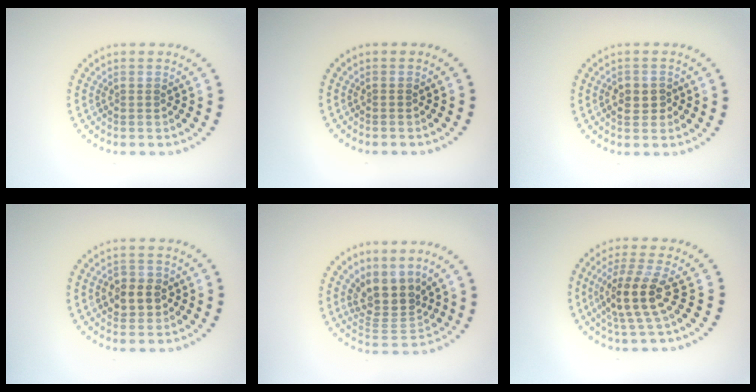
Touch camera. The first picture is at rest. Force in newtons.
{"total": 0.0}
{"total": 2.1, "press": 2.1, "slide": 0.4}
{"total": 2.9, "press": 2.8, "slide": 0.5}
{"total": 4.1, "press": 3.2, "slide": 2.5}
{"total": 4.3, "press": 3.7, "slide": 2.1}